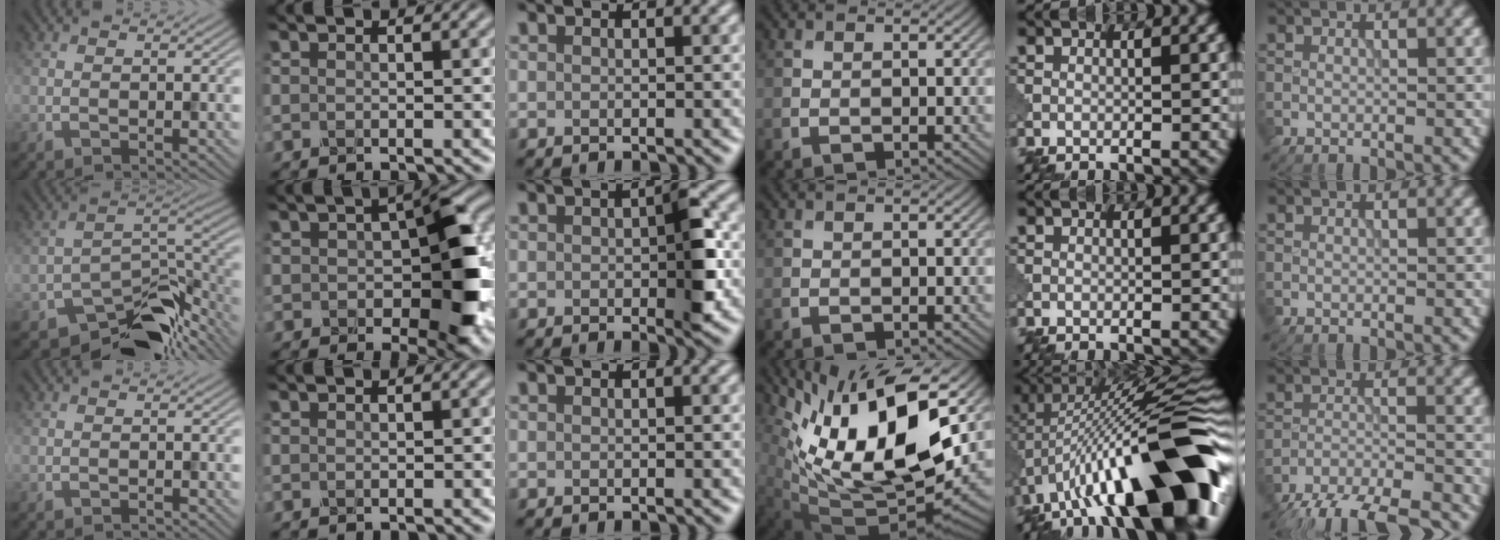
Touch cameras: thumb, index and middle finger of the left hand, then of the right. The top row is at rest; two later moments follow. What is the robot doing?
{"motion": "disassemble", "object": "pitcher"}